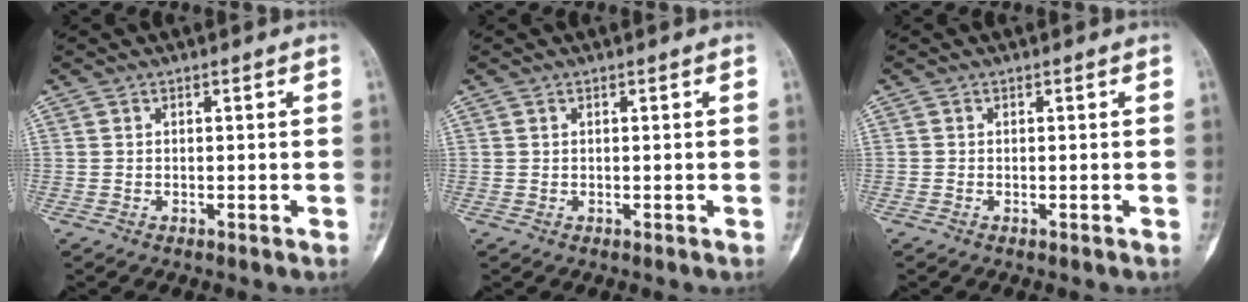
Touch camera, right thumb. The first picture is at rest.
{"total": 0.0}
{"total": 0.0}